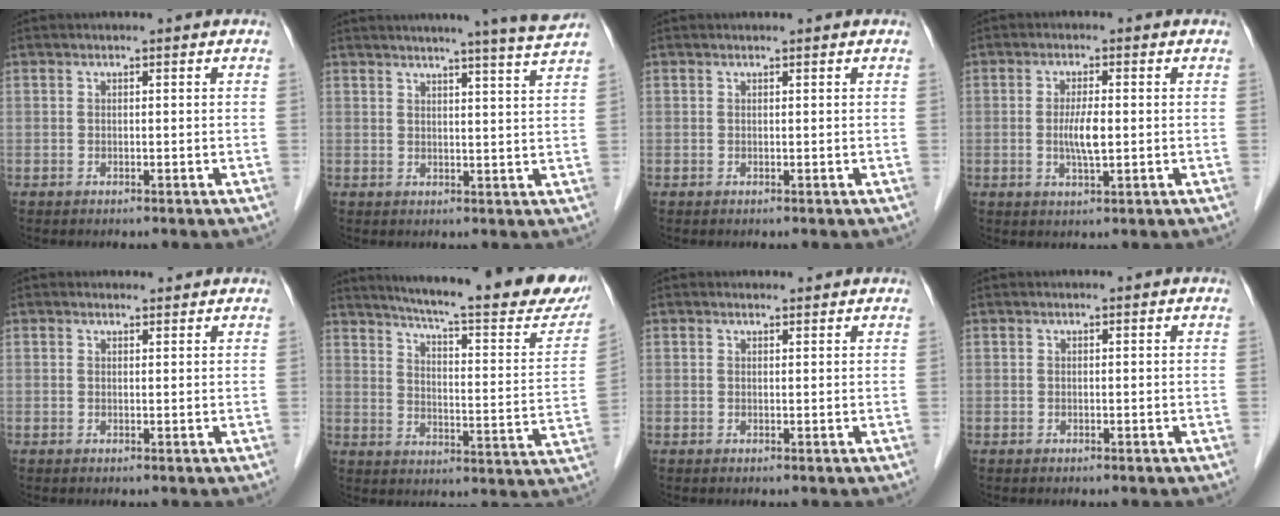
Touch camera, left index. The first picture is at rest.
{"total": 9.0, "force": [8.1, -2.1, 3.3], "torque": [-0.045, -0.025, 0.087]}
{"total": 0.0}
{"total": 4.0, "force": [-0.3, 0.6, 3.9], "torque": [-0.080, -0.005, -0.004]}
{"total": 1.2, "force": [1.1, 0.5, -0.1], "torque": [-0.009, 0.004, 0.015]}
{"total": 25.4, "force": [22.1, 2.0, 12.4], "torque": [-0.182, -0.065, 0.273]}
{"total": 1.0, "force": [1.0, 0.3, 0.0], "torque": [-0.012, 0.004, 0.014]}
{"total": 0.0}